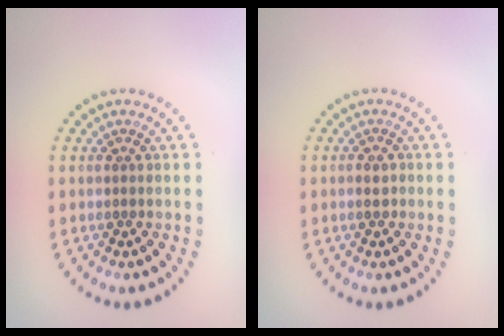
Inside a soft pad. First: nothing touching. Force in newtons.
{"total": 1.1, "press": 1.0, "slide": 0.3}